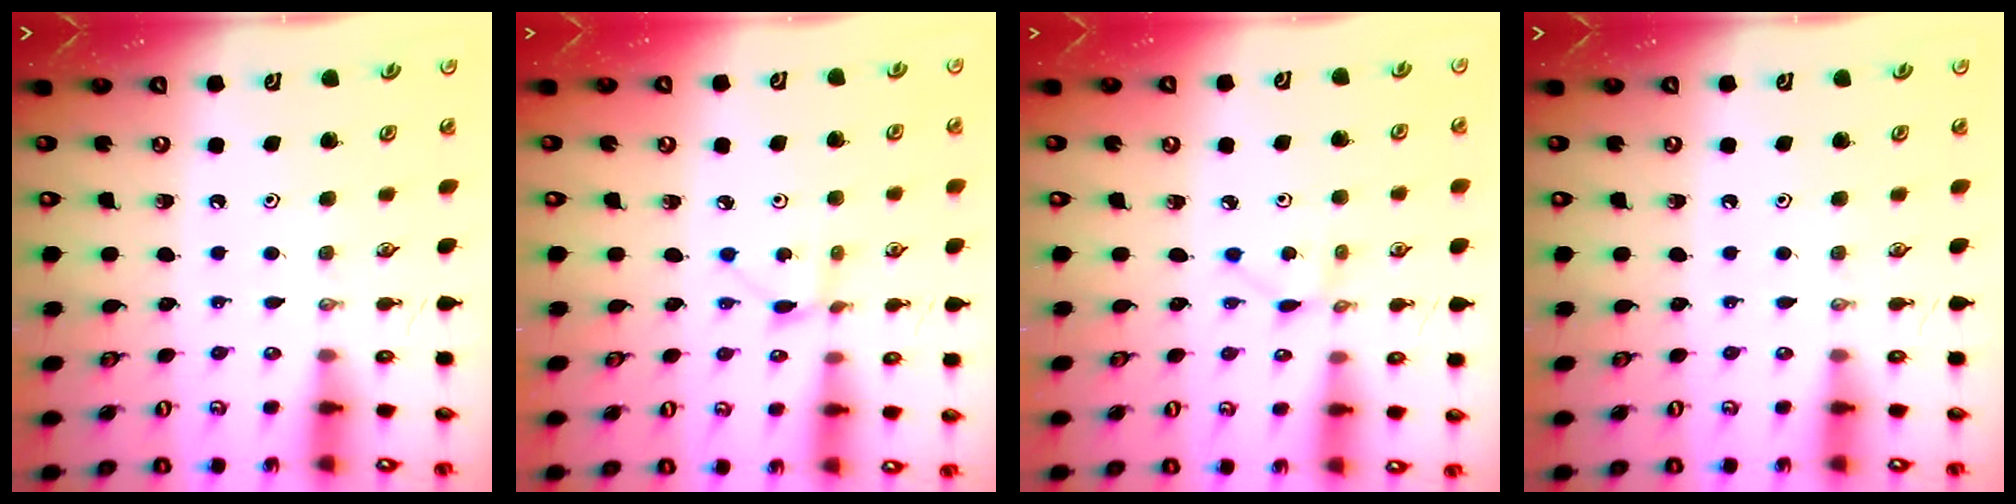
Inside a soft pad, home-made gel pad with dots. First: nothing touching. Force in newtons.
{"total": 2.2, "press": 2.2, "slide": 0.3}
{"total": 1.6, "press": 1.6, "slide": 0.2}
{"total": 0.0}